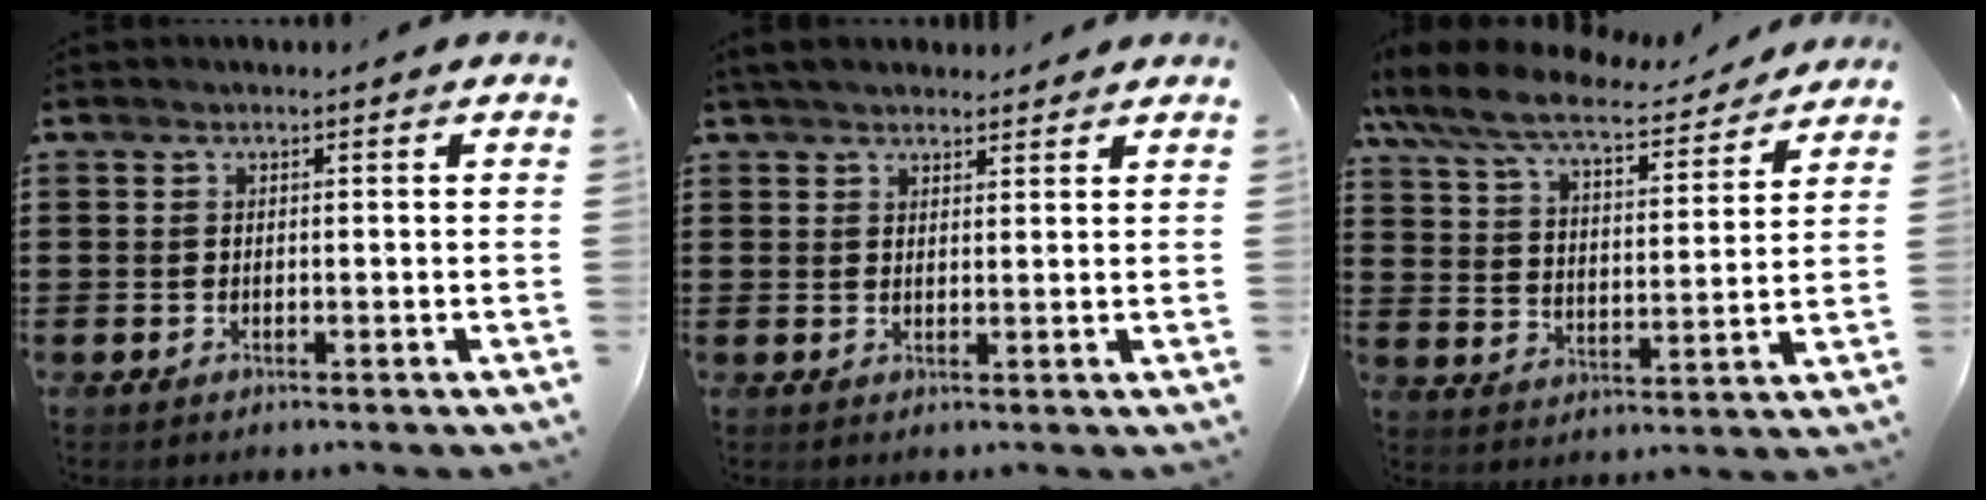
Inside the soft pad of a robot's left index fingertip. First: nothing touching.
{"total": 3.2, "force": [2.9, 0.8, 1.0], "torque": [-0.028, 0.001, 0.055]}
{"total": 8.3, "force": [7.3, 1.3, 3.7], "torque": [-0.102, -0.040, 0.124]}